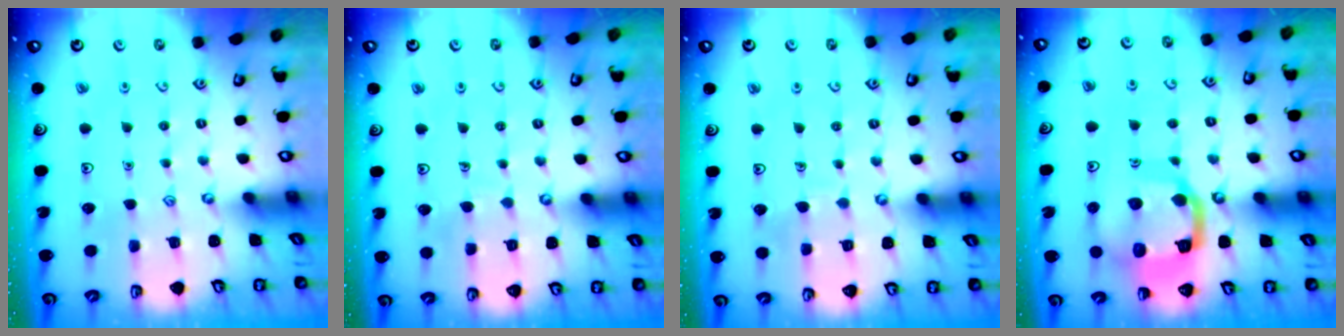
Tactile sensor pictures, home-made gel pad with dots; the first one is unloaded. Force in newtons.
{"total": 2.3, "press": 2.3, "slide": 0.1}
{"total": 3.4, "press": 3.4, "slide": 0.0}
{"total": 16.4, "press": 16.3, "slide": 2.0}